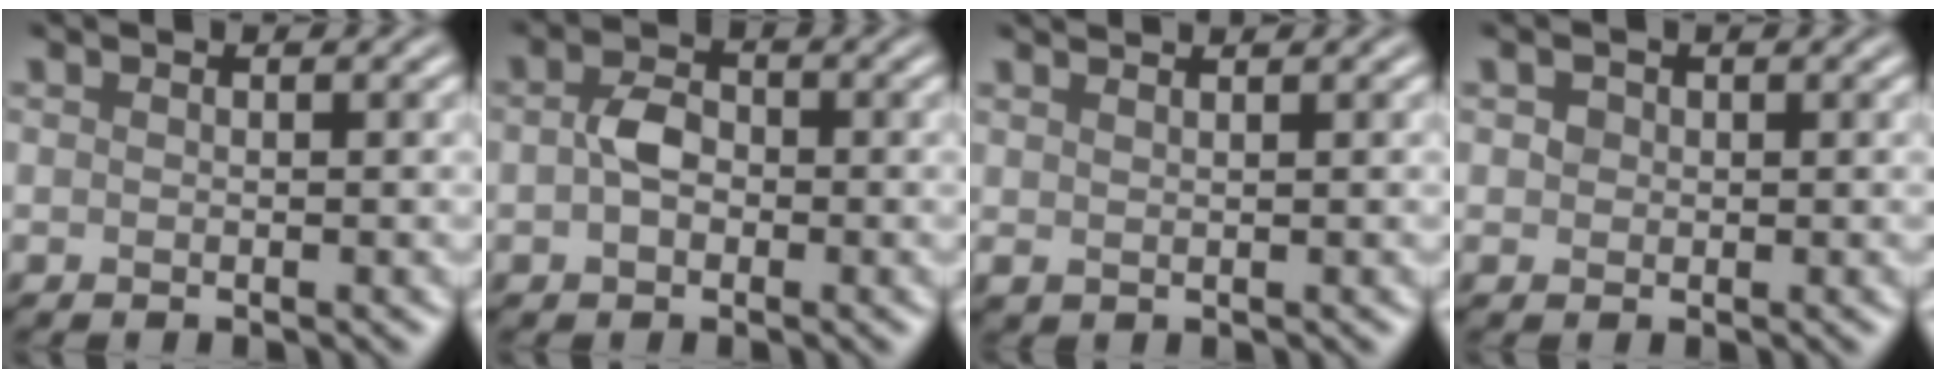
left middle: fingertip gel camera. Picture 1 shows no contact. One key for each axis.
{"total": 2.7, "fx": -0.2, "fy": 1.9, "fz": 1.9, "tx": -0.043, "ty": 0.005, "tz": -0.008}
{"total": 1.3, "fx": 1.1, "fy": 0.3, "fz": 0.5, "tx": -0.017, "ty": 0.008, "tz": 0.027}
{"total": 1.2, "fx": 0.4, "fy": 1.0, "fz": 0.5, "tx": -0.012, "ty": 0.007, "tz": 0.005}